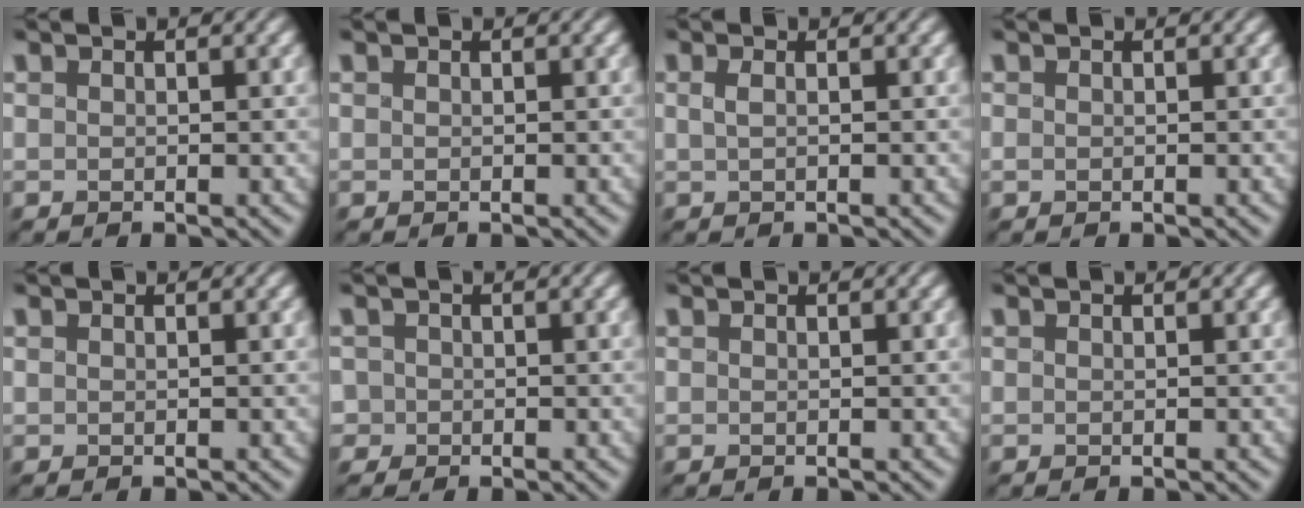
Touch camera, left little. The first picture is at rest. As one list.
[{"total": 0.0}, {"total": 0.9, "force": [-0.1, 0.3, 0.8], "torque": [-0.020, 0.000, -0.001]}, {"total": 0.0}, {"total": 0.0}, {"total": 1.2, "force": [-0.4, 1.2, 0.2], "torque": [0.003, 0.001, -0.010]}, {"total": 0.0}, {"total": 0.0}]